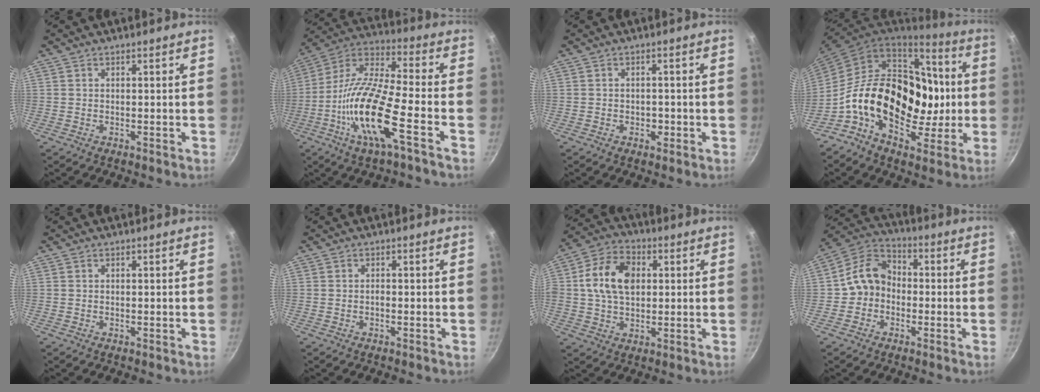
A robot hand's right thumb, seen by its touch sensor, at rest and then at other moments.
{"total": 17.5, "force": [-6.4, 3.9, 15.8], "torque": [-0.309, 0.035, -0.143]}
{"total": 2.1, "force": [-0.7, 1.6, 1.2], "torque": [-0.011, 0.005, -0.010]}
{"total": 26.5, "force": [-1.7, 18.1, 19.2], "torque": [-0.288, 0.038, -0.027]}
{"total": 0.0}
{"total": 0.6, "force": [-0.3, 0.3, 0.4], "torque": [-0.007, 0.004, -0.006]}
{"total": 12.1, "force": [1.8, 8.4, 8.5], "torque": [-0.136, 0.012, 0.019]}
{"total": 8.9, "force": [-1.3, 7.5, 4.7], "torque": [-0.051, 0.033, -0.045]}